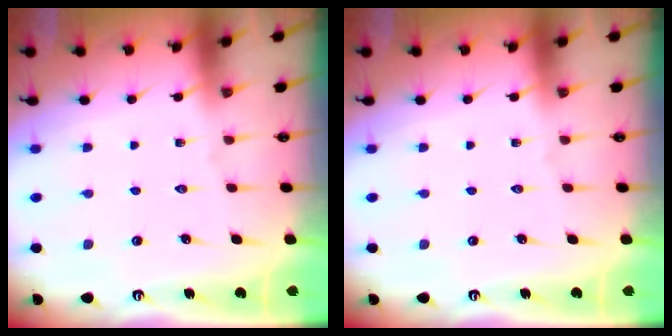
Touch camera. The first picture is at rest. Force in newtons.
{"total": 0.0}